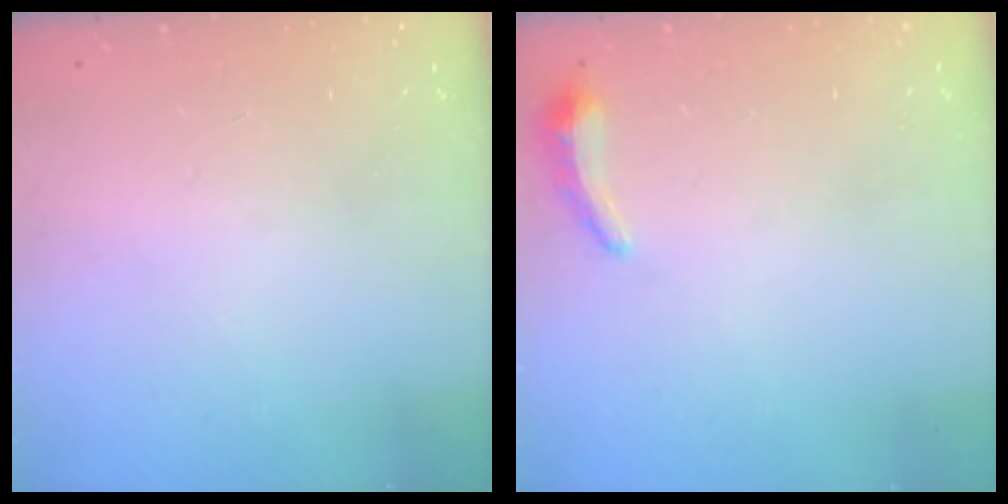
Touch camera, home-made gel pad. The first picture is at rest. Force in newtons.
{"total": 5.1, "press": 4.7, "slide": 2.0}